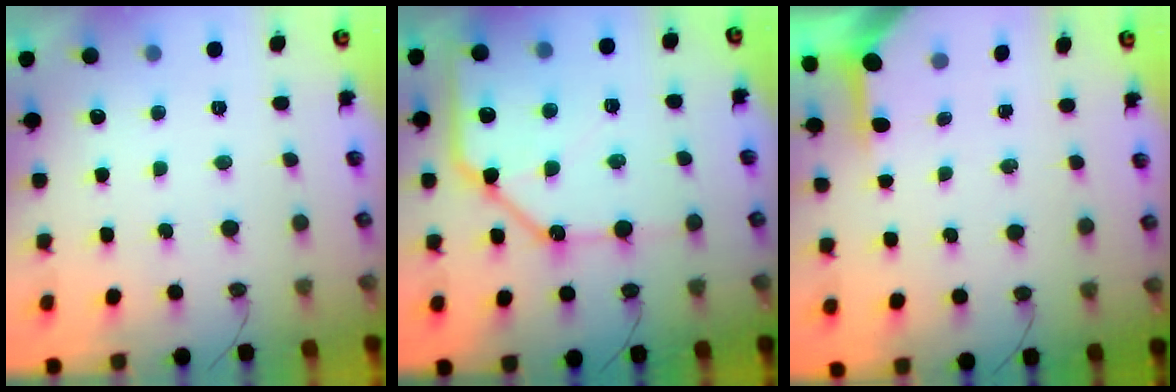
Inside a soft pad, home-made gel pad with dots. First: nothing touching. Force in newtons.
{"total": 17.8, "press": 17.7, "slide": 2.1}
{"total": 3.3, "press": 3.3, "slide": 0.4}